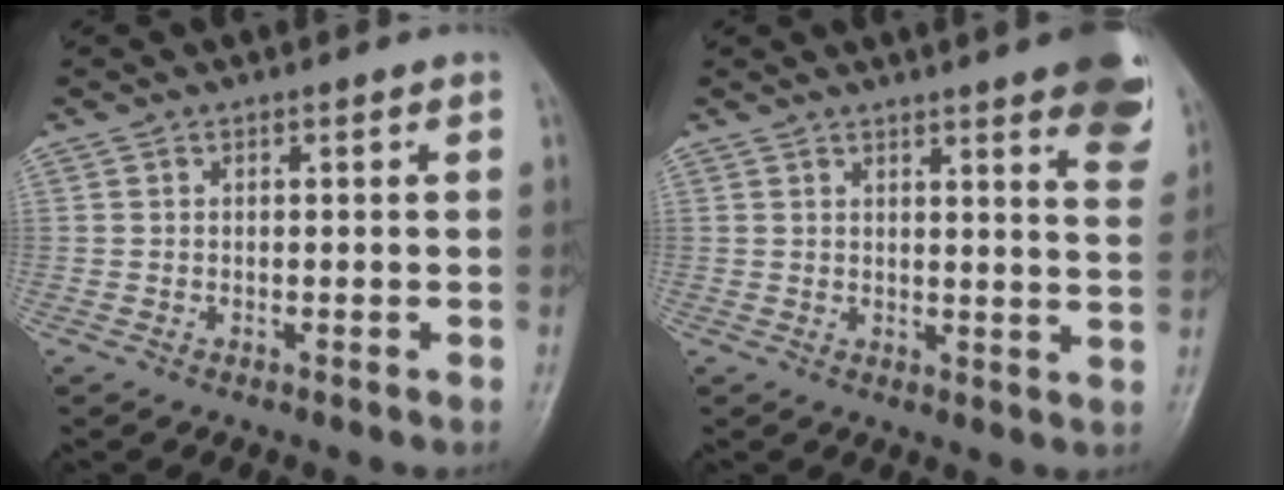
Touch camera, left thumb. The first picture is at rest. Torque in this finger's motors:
{"motor_torque": [1.40, 0.83, 1.08, -0.73, 0.01]}